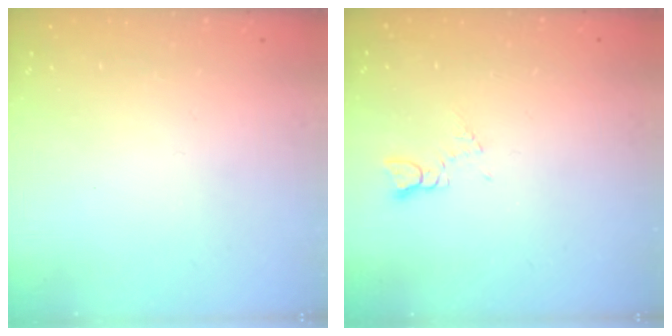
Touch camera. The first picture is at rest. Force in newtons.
{"total": 1.9, "press": 1.8, "slide": 0.3}